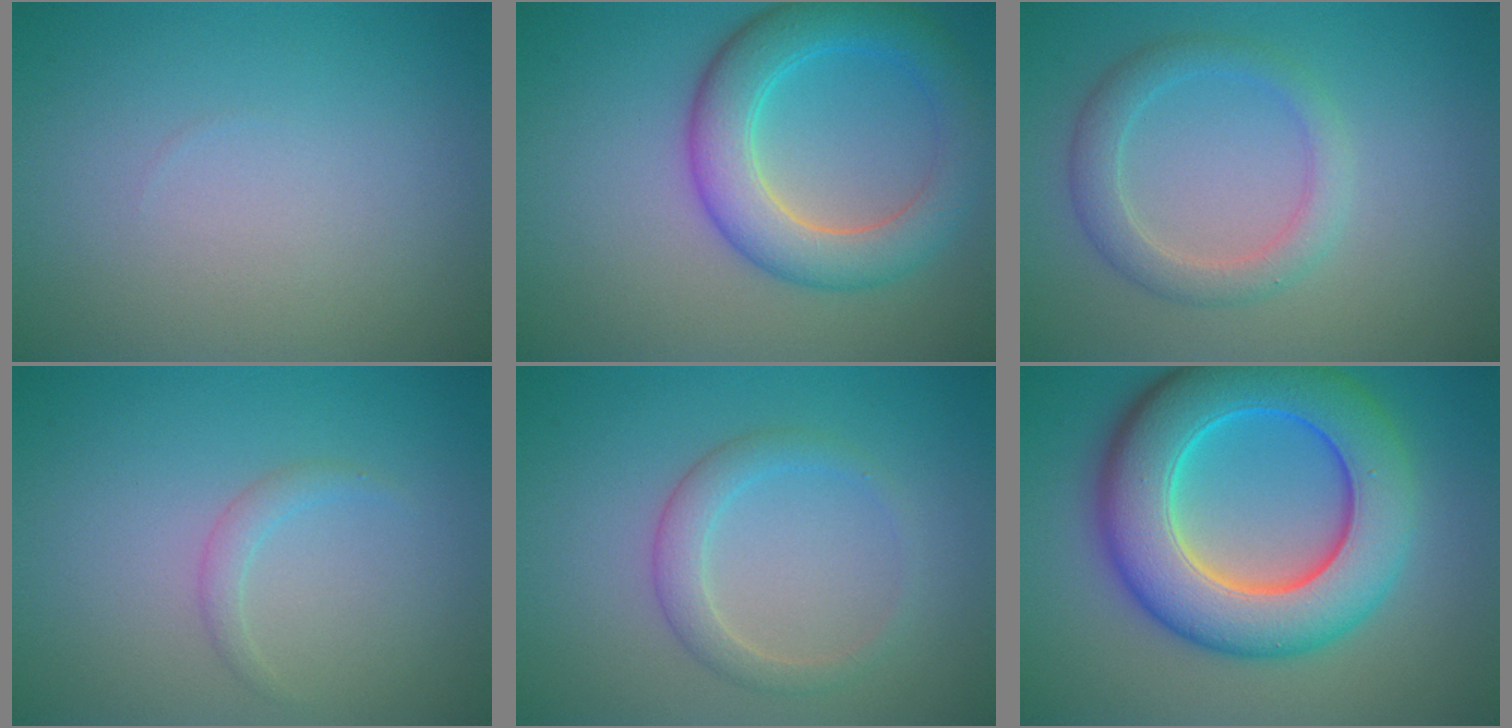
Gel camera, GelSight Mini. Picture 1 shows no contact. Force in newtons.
{"total": 6.3, "press": 6.3, "slide": 0.3}
{"total": 2.9, "press": 2.9, "slide": 0.2}
{"total": 1.1, "press": 1.1, "slide": 0.1}
{"total": 2.2, "press": 2.2, "slide": 0.1}
{"total": 11.2, "press": 11.2, "slide": 0.2}